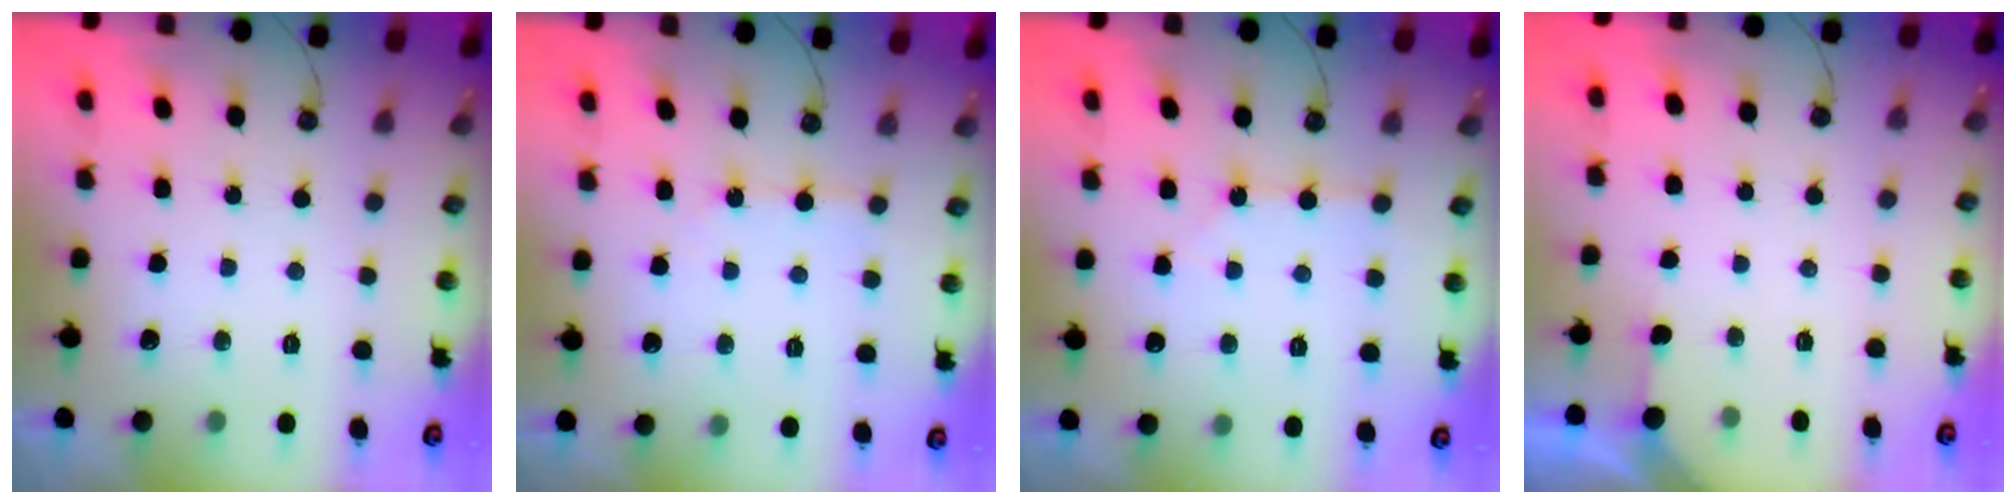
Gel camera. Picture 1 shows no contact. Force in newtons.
{"total": 4.0, "press": 3.9, "slide": 0.6}
{"total": 3.1, "press": 3.0, "slide": 0.4}
{"total": 2.4, "press": 2.4, "slide": 0.4}